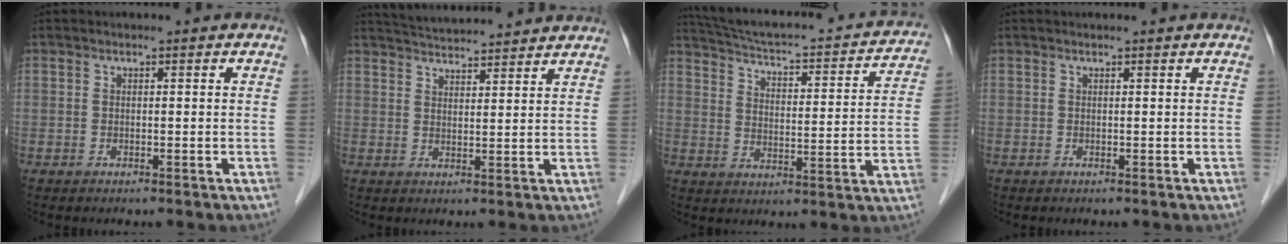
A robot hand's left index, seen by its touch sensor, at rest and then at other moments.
{"total": 10.8, "force": [10.3, 0.7, 3.0], "torque": [-0.055, 0.026, 0.147]}
{"total": 24.4, "force": [21.7, 4.7, 10.0], "torque": [-0.159, -0.011, 0.275]}
{"total": 1.4, "force": [1.4, 0.1, 0.4], "torque": [-0.010, 0.015, 0.016]}